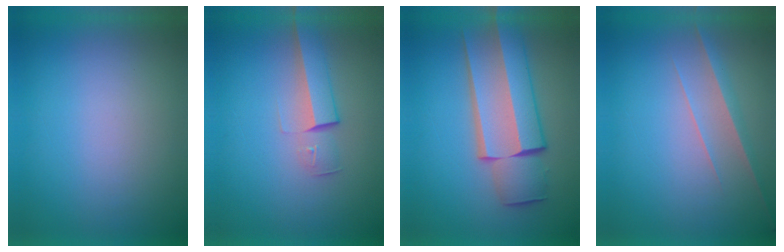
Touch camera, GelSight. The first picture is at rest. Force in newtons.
{"total": 2.9}
{"total": 6.8}
{"total": 2.9}